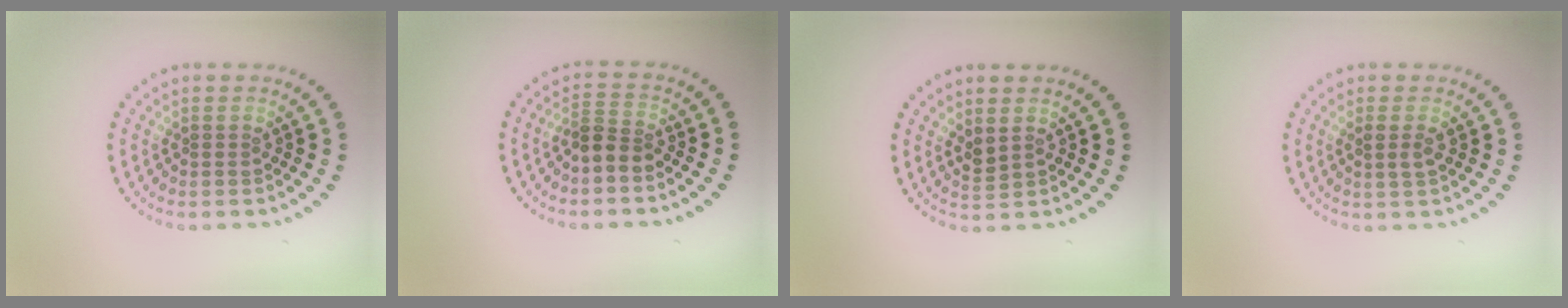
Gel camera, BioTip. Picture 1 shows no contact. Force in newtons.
{"total": 2.3, "press": 1.8, "slide": 1.5}
{"total": 1.1, "press": 1.0, "slide": 0.5}
{"total": 1.5, "press": 1.3, "slide": 0.6}